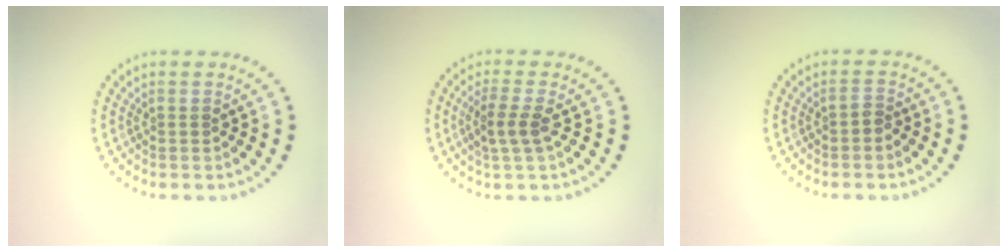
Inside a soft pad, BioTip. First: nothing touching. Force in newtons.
{"total": 2.2, "press": 2.0, "slide": 1.0}
{"total": 1.0, "press": 0.8, "slide": 0.6}